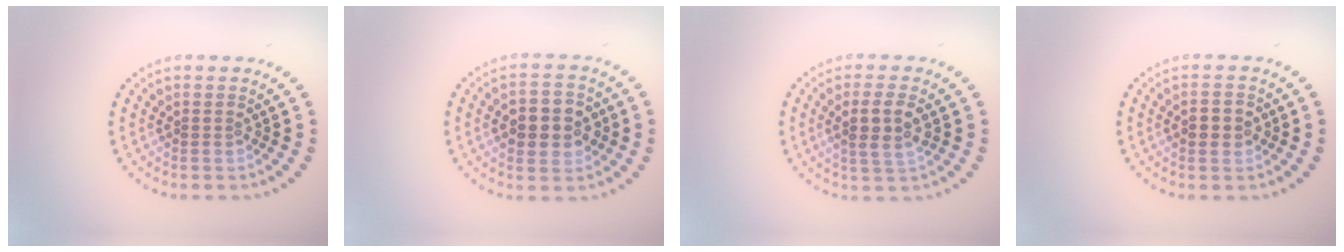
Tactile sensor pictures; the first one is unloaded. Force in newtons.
{"total": 4.5, "press": 4.4, "slide": 0.5}
{"total": 2.8, "press": 2.7, "slide": 0.8}
{"total": 2.3, "press": 2.3, "slide": 0.2}